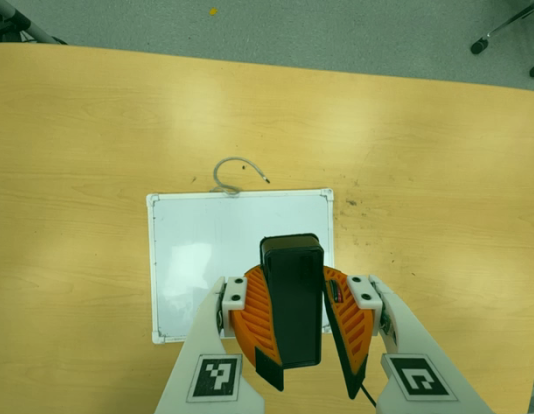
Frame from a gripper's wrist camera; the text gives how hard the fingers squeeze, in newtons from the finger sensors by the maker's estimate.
{"total": 11.0, "left": 10.7, "right": 11.3}